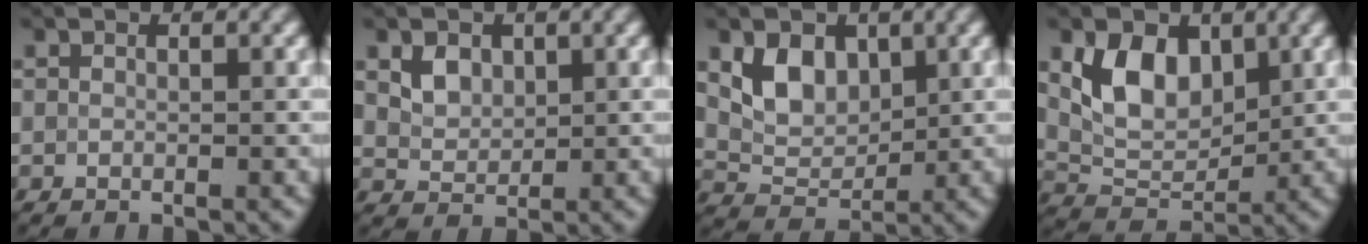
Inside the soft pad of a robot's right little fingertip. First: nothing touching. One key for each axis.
{"total": 2.3, "fx": 1.0, "fy": 1.7, "fz": 1.1, "tx": -0.024, "ty": -0.003, "tz": 0.020}
{"total": 4.1, "fx": 1.6, "fy": 2.9, "fz": 2.4, "tx": -0.047, "ty": -0.006, "tz": 0.029}
{"total": 5.5, "fx": 2.0, "fy": 3.6, "fz": 3.7, "tx": -0.070, "ty": -0.006, "tz": 0.036}